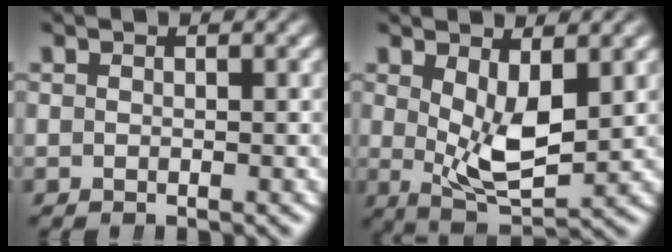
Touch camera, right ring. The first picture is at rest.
{"total": 5.6, "force": [0.7, 2.8, 4.9], "torque": [-0.080, -0.025, 0.020]}